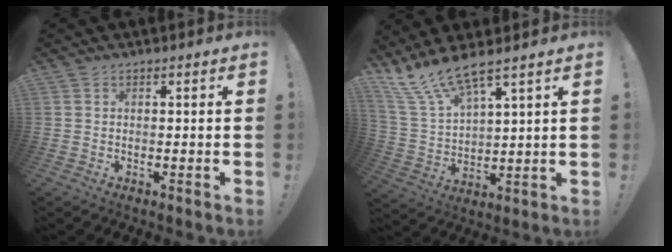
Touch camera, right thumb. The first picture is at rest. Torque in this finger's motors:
{"motor_torque": [0.05, 0.06, 0.58, 0.53, 0.02]}